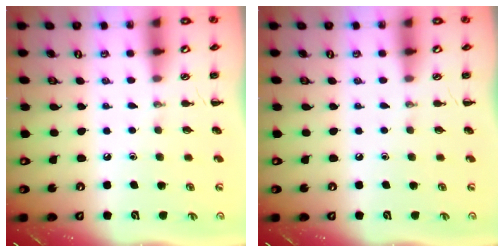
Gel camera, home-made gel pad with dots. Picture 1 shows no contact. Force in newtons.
{"total": 0.0}